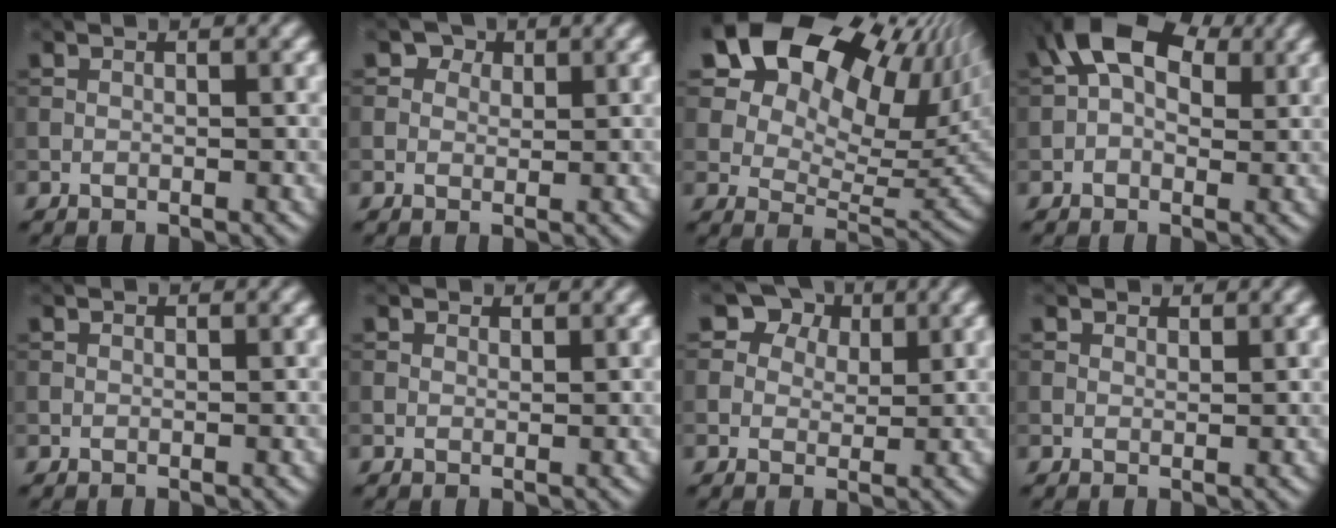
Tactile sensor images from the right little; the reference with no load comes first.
{"total": 2.3, "force": [1.3, 1.6, 0.9], "torque": [-0.014, -0.006, 0.014]}
{"total": 18.7, "force": [10.7, 10.1, 11.5], "torque": [-0.205, 0.042, 0.171]}
{"total": 7.6, "force": [2.5, 4.6, 5.4], "torque": [-0.088, 0.018, 0.025]}
{"total": 0.0}
{"total": 0.9, "force": [0.8, 0.4, 0.1], "torque": [-0.003, -0.003, 0.011]}
{"total": 4.8, "force": [2.8, 3.4, 2.0], "torque": [-0.044, -0.007, 0.029]}
{"total": 1.3, "force": [1.1, 0.5, 0.2], "torque": [-0.006, -0.003, 0.016]}